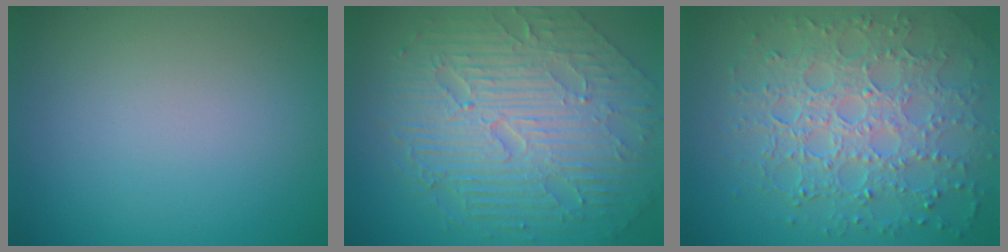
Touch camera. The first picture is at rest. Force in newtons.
{"total": 10.6, "press": 7.0, "slide": 7.9}
{"total": 8.1, "press": 5.7, "slide": 5.8}